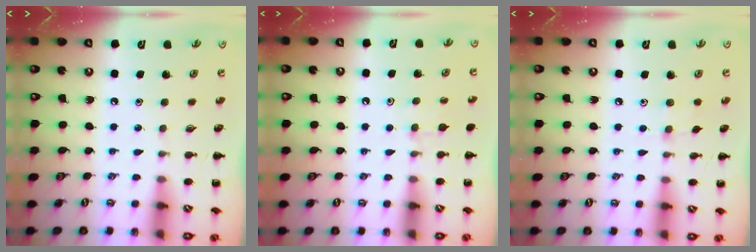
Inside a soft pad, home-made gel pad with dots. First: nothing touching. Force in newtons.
{"total": 5.9, "press": 5.7, "slide": 1.7}
{"total": 5.3, "press": 4.9, "slide": 1.8}